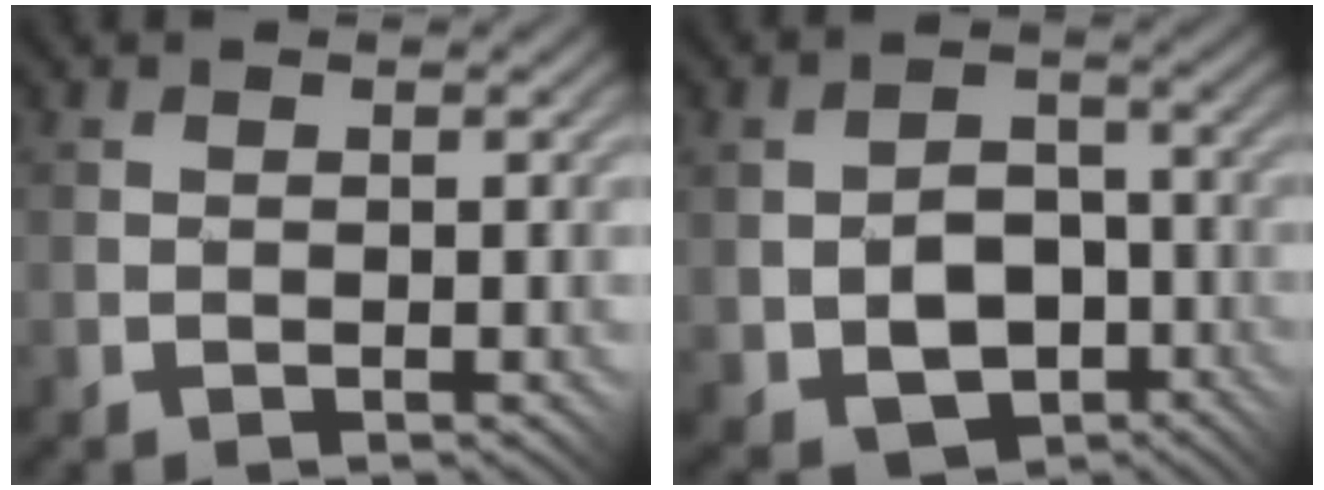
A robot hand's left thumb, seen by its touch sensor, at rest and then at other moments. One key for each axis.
{"total": 8.1, "fx": -2.2, "fy": 5.9, "fz": 5.1, "tx": -0.112, "ty": -0.019, "tz": -0.040}